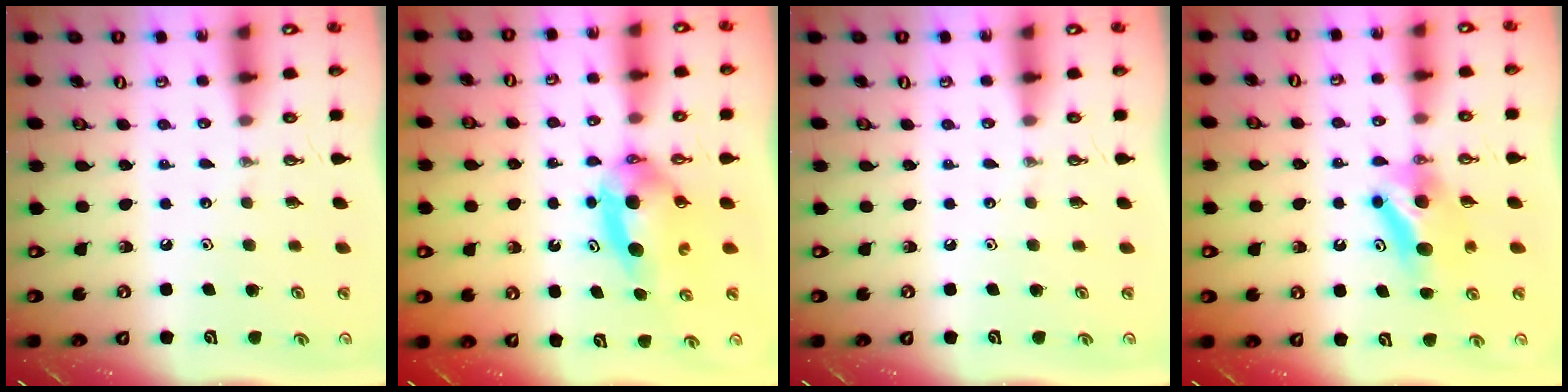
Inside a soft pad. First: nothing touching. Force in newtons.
{"total": 6.6, "press": 5.7, "slide": 3.4}
{"total": 0.0}
{"total": 8.0, "press": 5.9, "slide": 5.4}